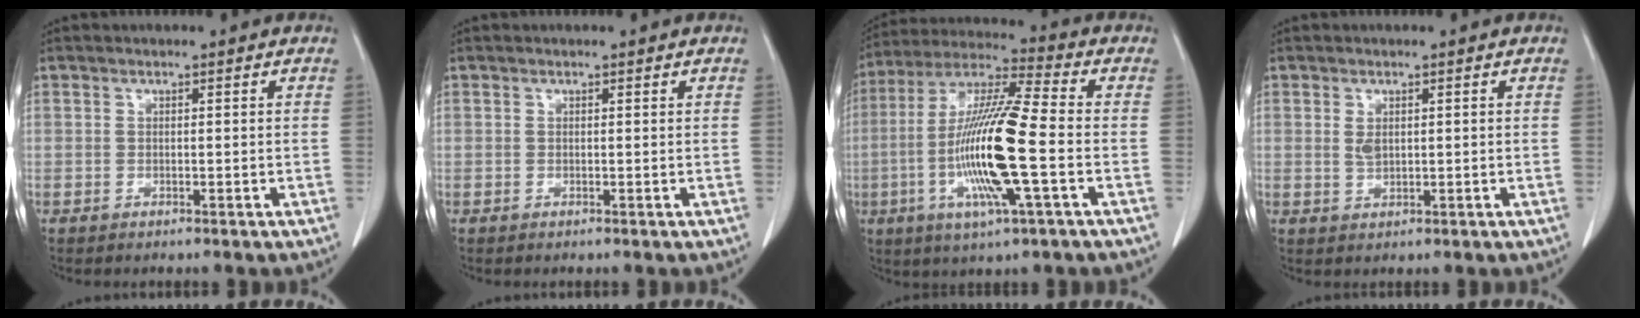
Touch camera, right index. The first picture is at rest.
{"total": 0.0}
{"total": 17.0, "force": [-3.5, 0.9, 16.7], "torque": [-0.337, -0.009, -0.071]}
{"total": 1.7, "force": [0.5, 0.9, 1.4], "torque": [-0.026, -0.004, 0.012]}